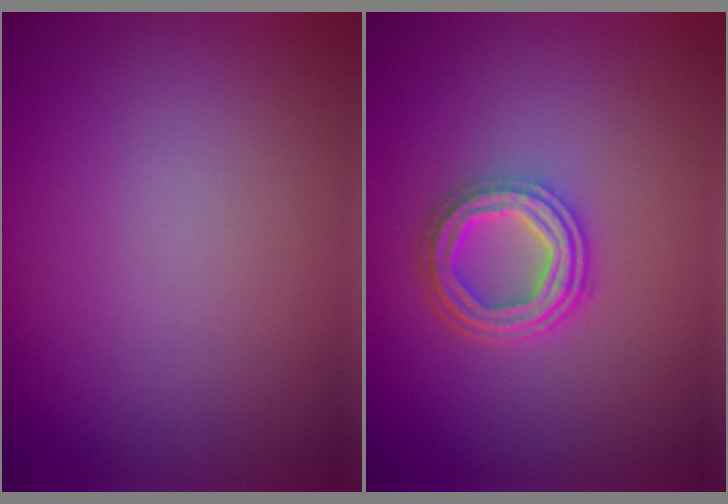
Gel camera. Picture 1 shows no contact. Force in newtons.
{"total": 4.3, "press": 3.3, "slide": 2.7}